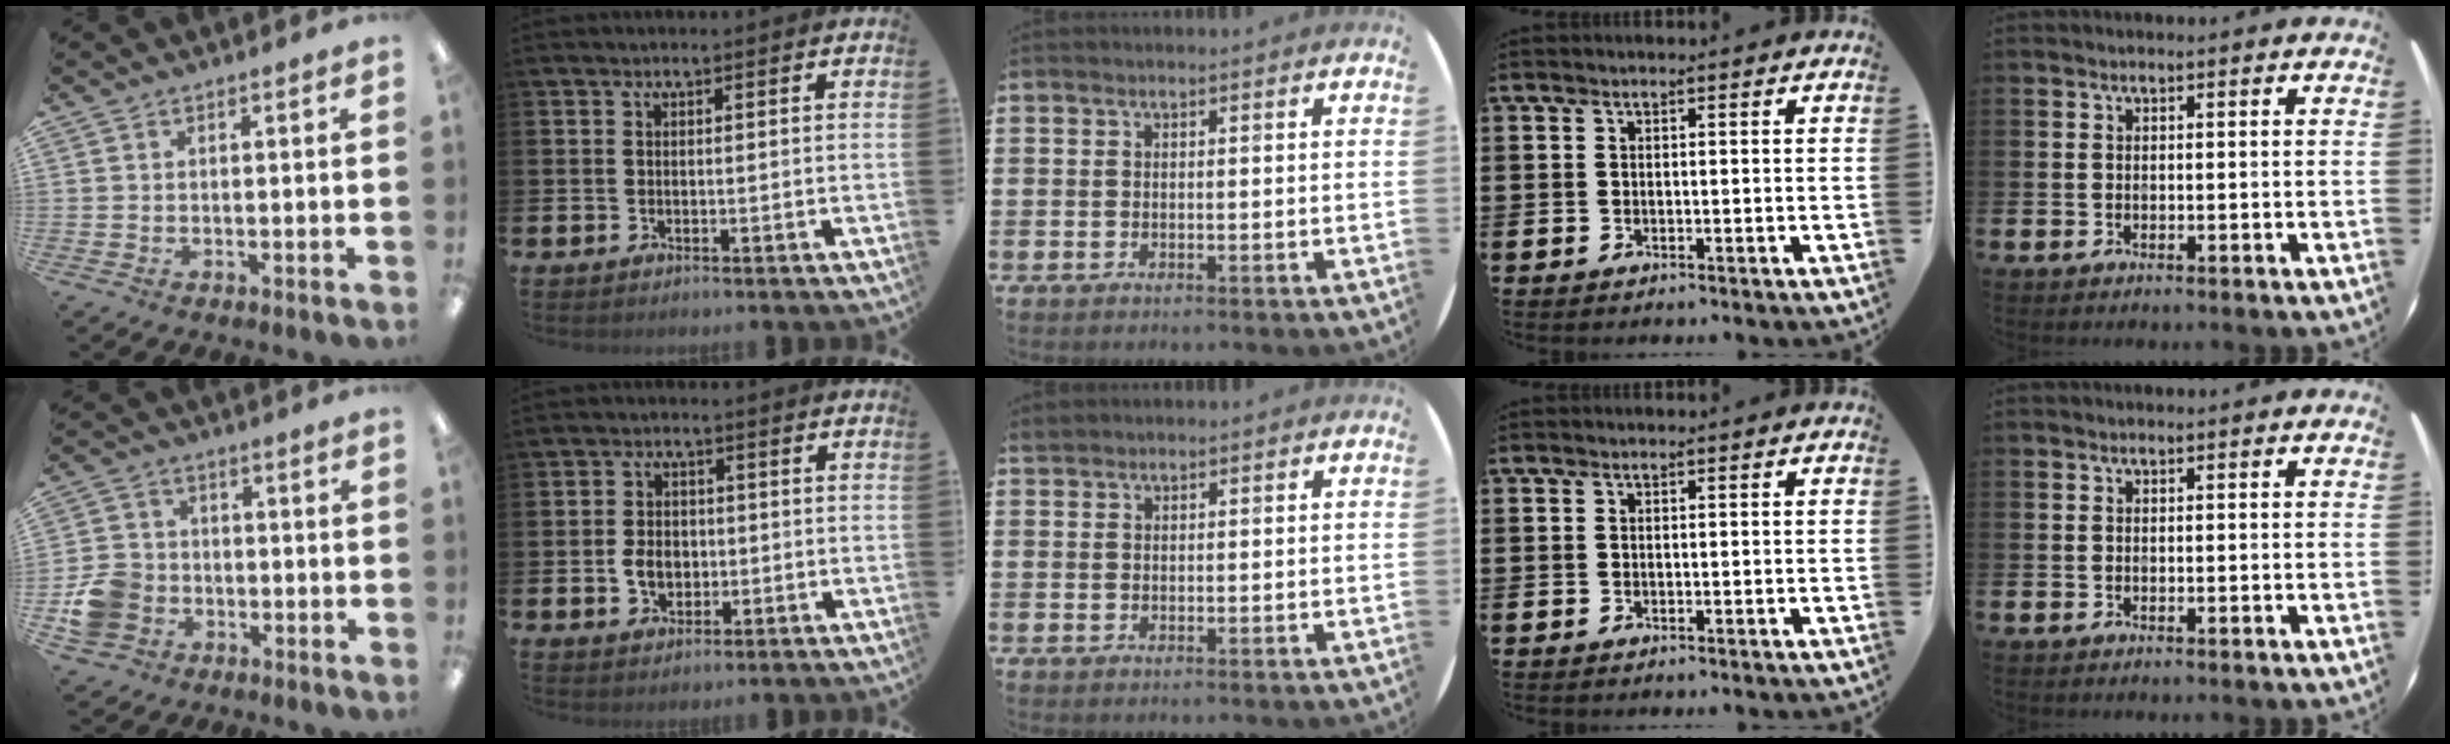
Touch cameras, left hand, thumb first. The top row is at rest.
{"thumb": {"total": 9.0, "force": [-3.1, 7.7, 3.5], "torque": [-0.077, 0.030, -0.053]}, "index": {"total": 4.1, "force": [-0.8, 3.2, 2.4], "torque": [-0.033, 0.001, -0.021]}, "middle": {"total": 0.8, "force": [0.8, 0.1, -0.2], "torque": [0.003, 0.002, 0.015]}}